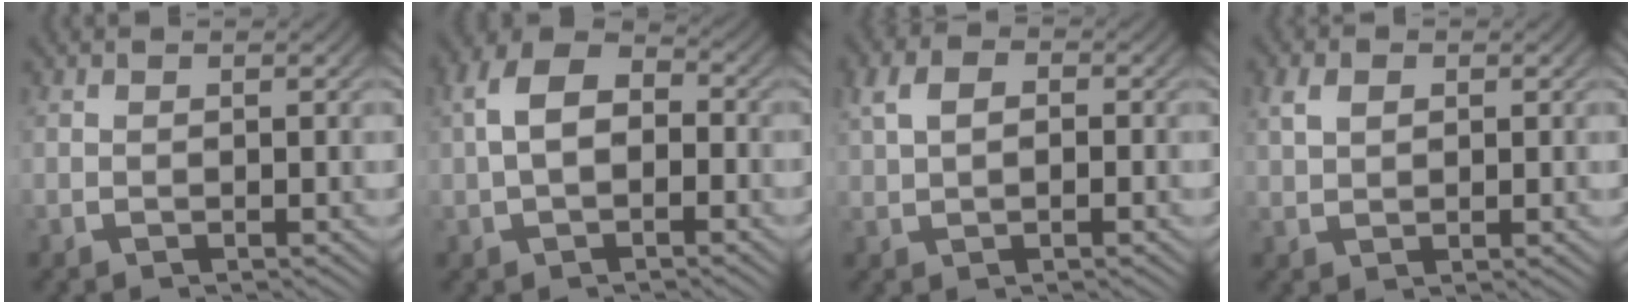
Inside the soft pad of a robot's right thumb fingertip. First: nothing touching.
{"total": 6.7, "force": [0.7, 4.5, 4.9], "torque": [-0.091, 0.001, 0.013]}
{"total": 3.4, "force": [1.0, 2.3, 2.3], "torque": [-0.044, 0.008, 0.016]}
{"total": 2.5, "force": [1.2, 1.6, 1.5], "torque": [-0.028, 0.001, 0.027]}